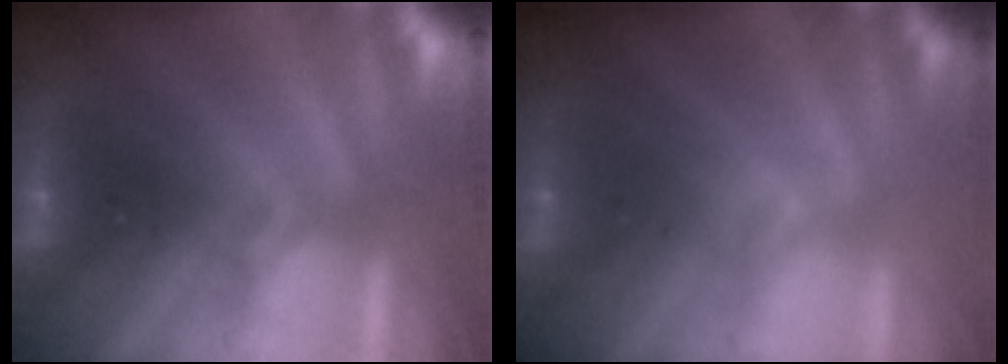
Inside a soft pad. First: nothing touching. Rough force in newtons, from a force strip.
{"total": 2.4}